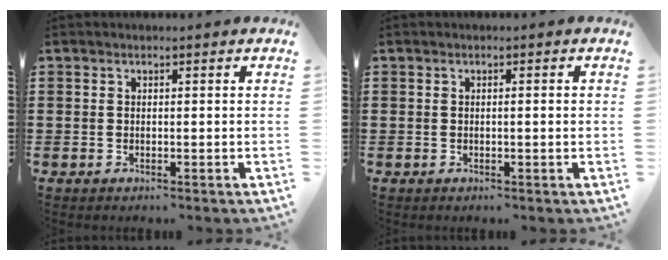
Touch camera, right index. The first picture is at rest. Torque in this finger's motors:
{"motor_torque": [-0.28, -0.11, -0.01, -0.01]}